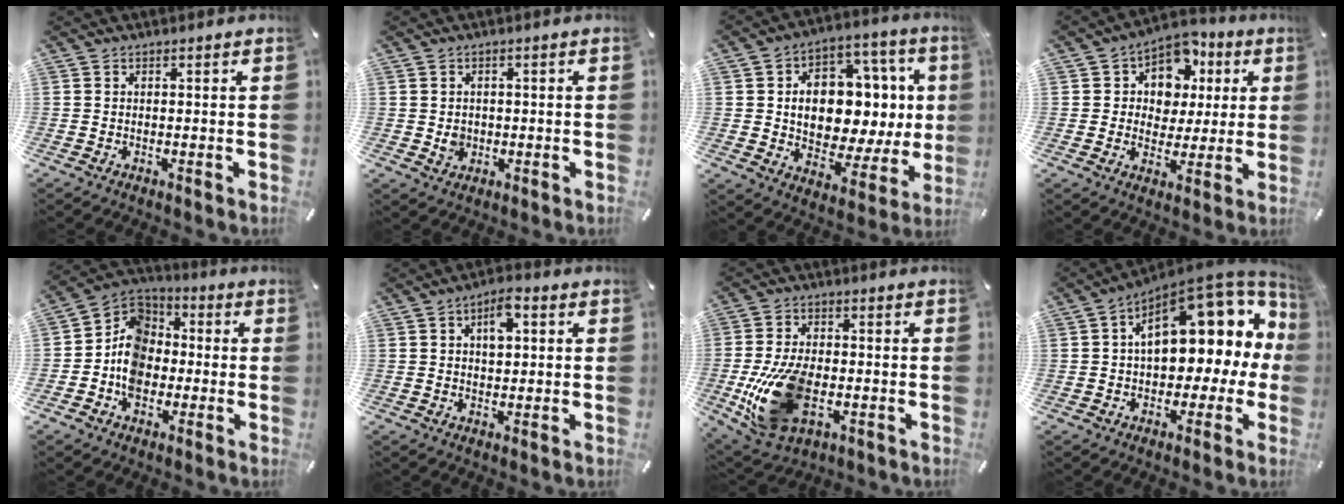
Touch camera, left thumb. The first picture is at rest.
{"total": 3.0, "force": [-0.2, 2.8, 1.1], "torque": [-0.005, -0.001, -0.007]}
{"total": 15.2, "force": [1.9, 10.8, 10.6], "torque": [-0.152, -0.024, 0.038]}
{"total": 9.9, "force": [3.8, 8.6, 3.3], "torque": [-0.060, -0.030, 0.073]}
{"total": 11.1, "force": [-2.9, 9.6, 4.9], "torque": [-0.117, 0.018, -0.058]}
{"total": 5.7, "force": [1.4, 3.2, 4.5], "torque": [-0.068, 0.001, 0.020]}
{"total": 16.3, "force": [-3.8, 10.2, 12.1], "torque": [-0.265, -0.002, -0.063]}
{"total": 18.5, "force": [6.8, 10.1, 13.9], "torque": [-0.187, -0.046, 0.113]}